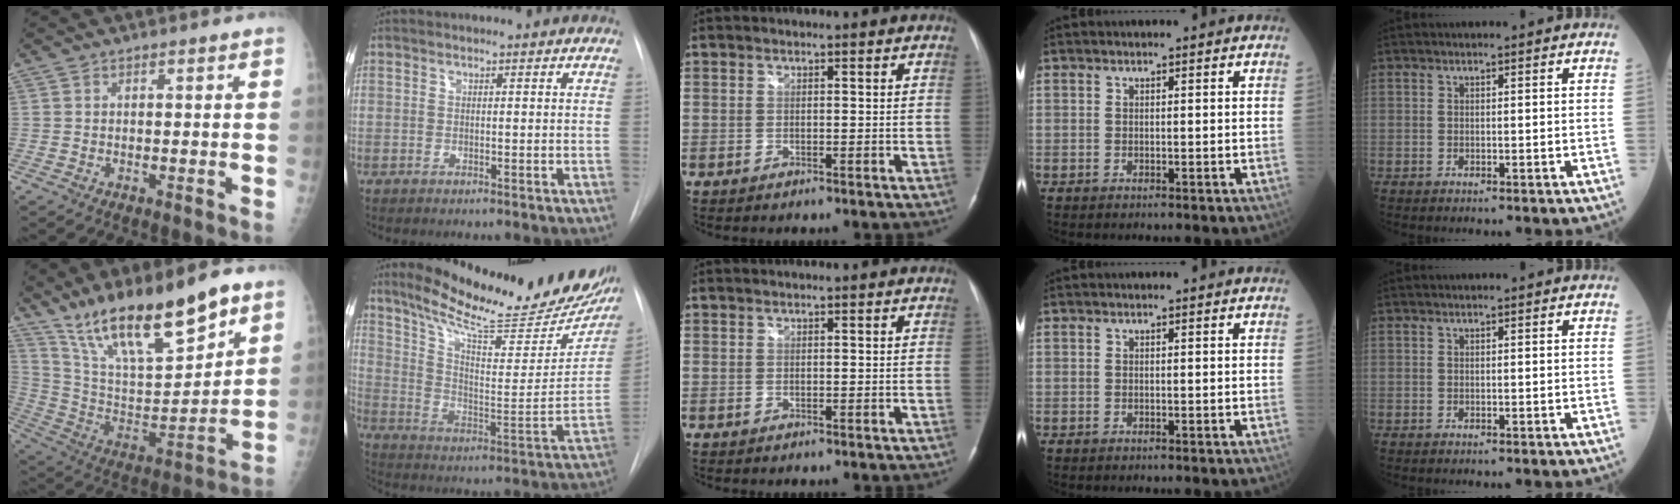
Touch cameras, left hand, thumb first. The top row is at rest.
{"thumb": {"total": 22.8, "force": [15.6, 6.6, 15.3], "torque": [-0.235, -0.061, 0.284]}, "index": {"total": 26.0, "force": [21.7, 5.0, 13.6], "torque": [-0.205, -0.065, 0.296]}}